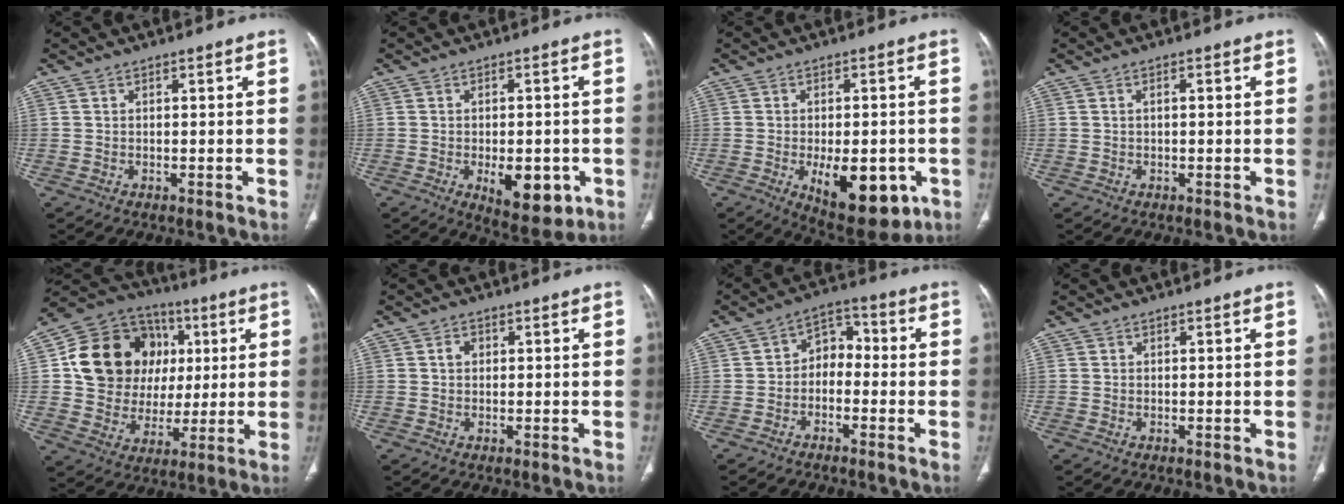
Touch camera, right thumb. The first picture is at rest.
{"total": 9.9, "force": [-3.1, 4.9, 8.1], "torque": [-0.091, -0.002, -0.030]}
{"total": 14.6, "force": [-4.6, 7.0, 11.9], "torque": [-0.149, -0.001, -0.045]}
{"total": 0.8, "force": [0.1, 0.4, 0.7], "torque": [-0.018, 0.004, 0.003]}
{"total": 20.6, "force": [4.1, 17.2, 10.6], "torque": [-0.148, 0.026, 0.081]}
{"total": 1.6, "force": [0.3, 1.3, 0.8], "torque": [-0.009, 0.005, 0.005]}
{"total": 6.3, "force": [-1.5, 4.7, 3.9], "torque": [-0.039, 0.039, -0.043]}
{"total": 0.0}